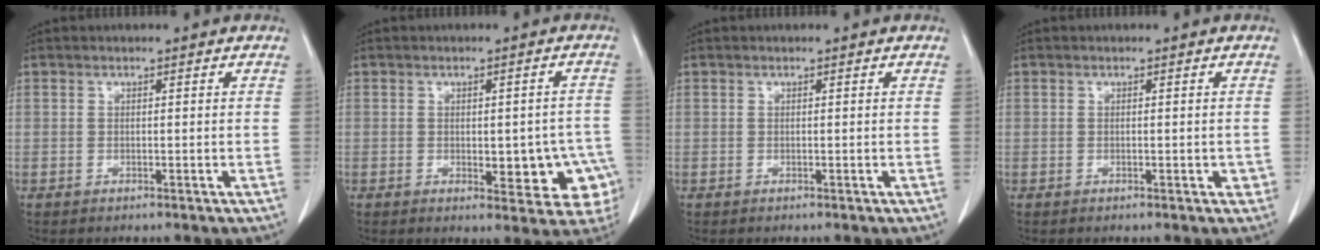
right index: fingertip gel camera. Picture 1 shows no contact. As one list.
[{"total": 9.8, "force": [-2.6, 4.7, 8.2], "torque": [-0.080, 0.011, -0.024]}, {"total": 0.0}, {"total": 1.3, "force": [-0.2, 0.9, 1.0], "torque": [-0.004, 0.001, -0.001]}]